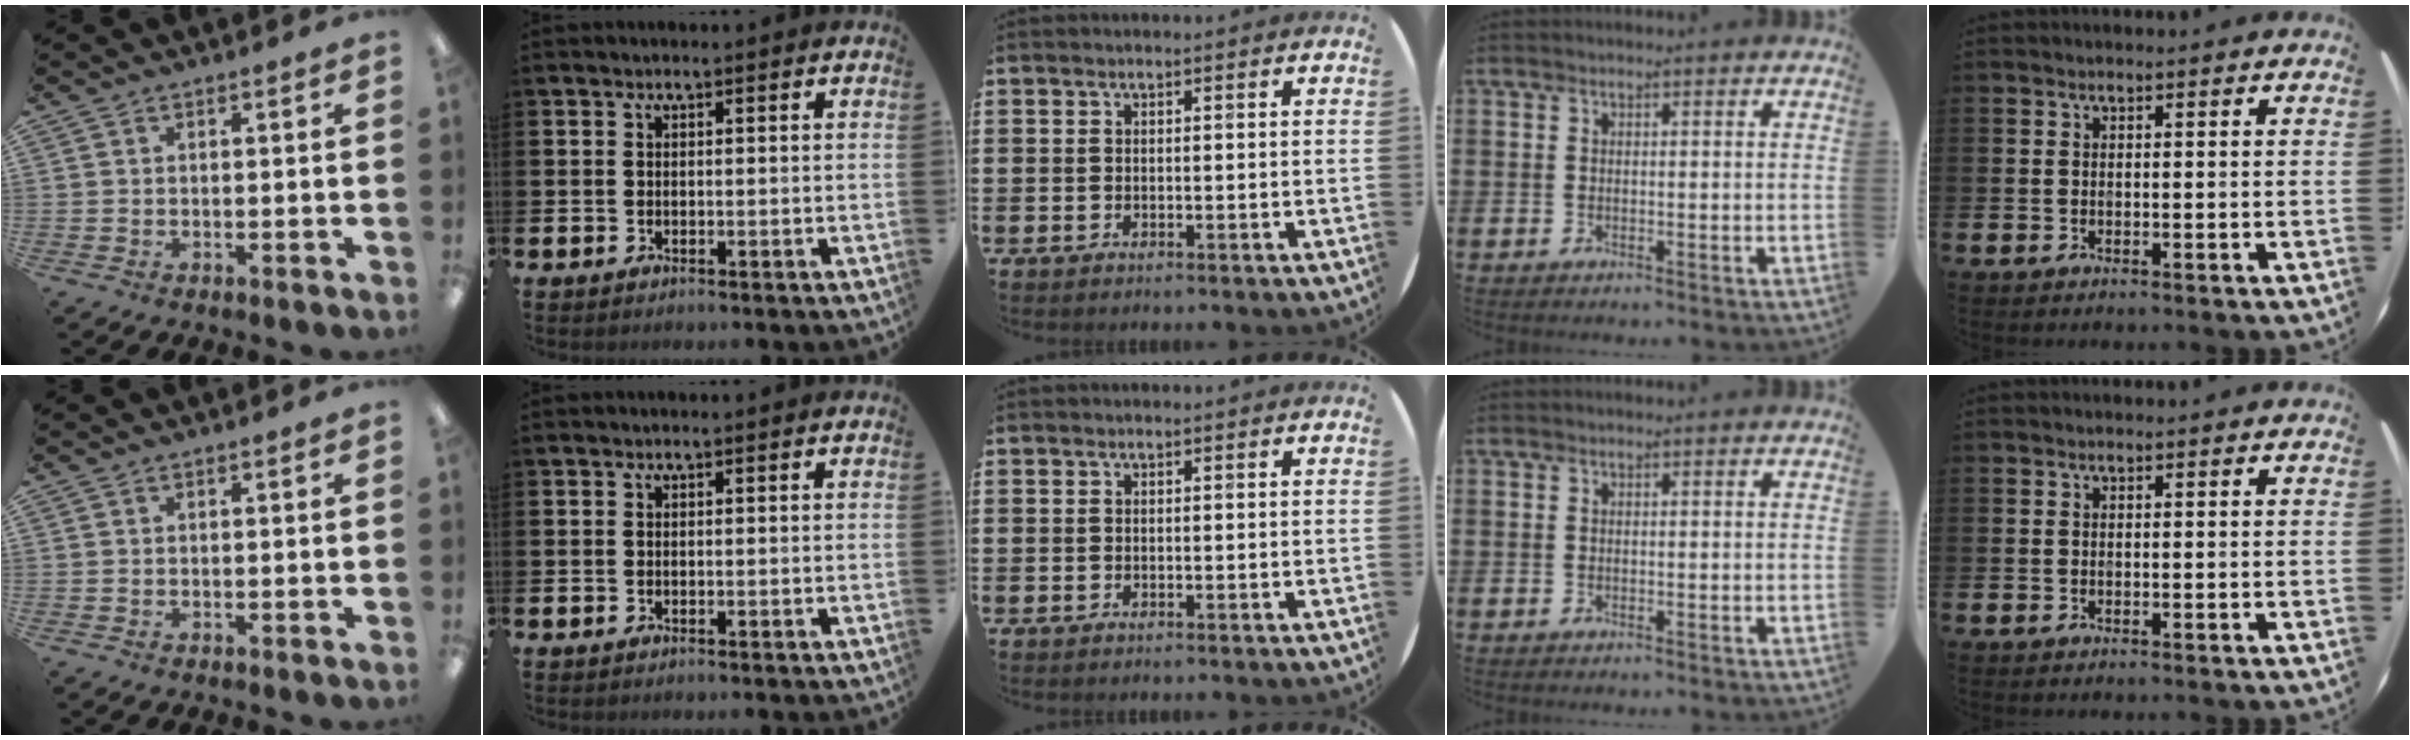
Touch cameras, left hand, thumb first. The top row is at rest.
{}